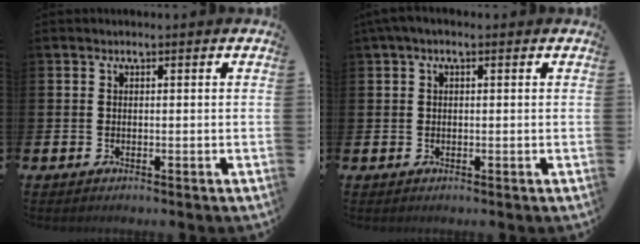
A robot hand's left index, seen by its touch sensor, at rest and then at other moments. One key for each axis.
{"total": 1.0, "fx": 0.2, "fy": 0.4, "fz": 0.9, "tx": -0.013, "ty": 0.005, "tz": 0.001}